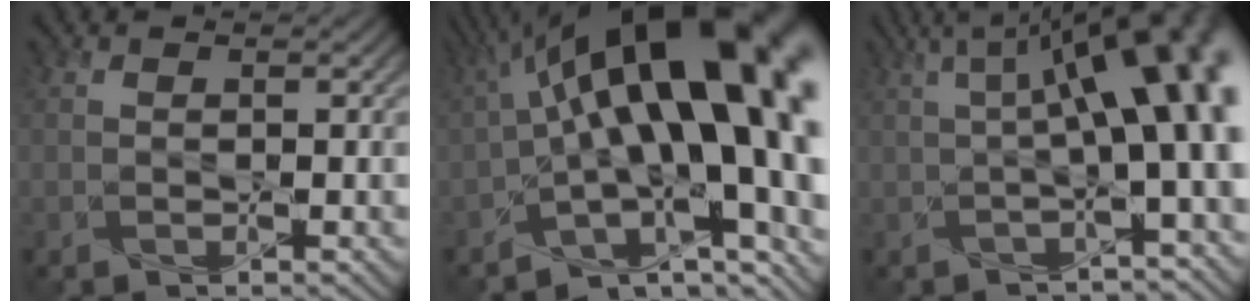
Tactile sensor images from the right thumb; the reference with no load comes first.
{"total": 19.6, "force": [0.4, 8.1, 17.8], "torque": [-0.234, 0.002, 0.010]}
{"total": 11.6, "force": [1.4, 2.9, 11.1], "torque": [-0.165, 0.015, 0.018]}